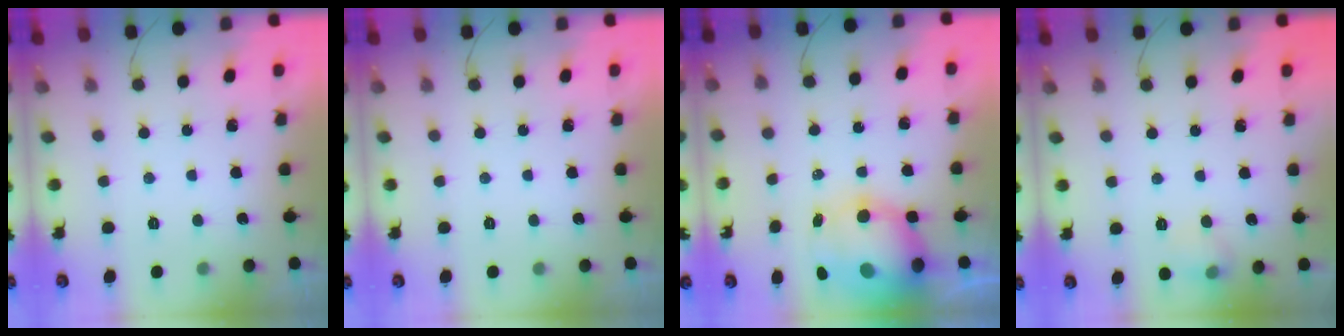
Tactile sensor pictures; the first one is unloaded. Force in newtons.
{"total": 0.0}
{"total": 12.3, "press": 11.9, "slide": 3.2}
{"total": 6.8, "press": 6.7, "slide": 1.3}